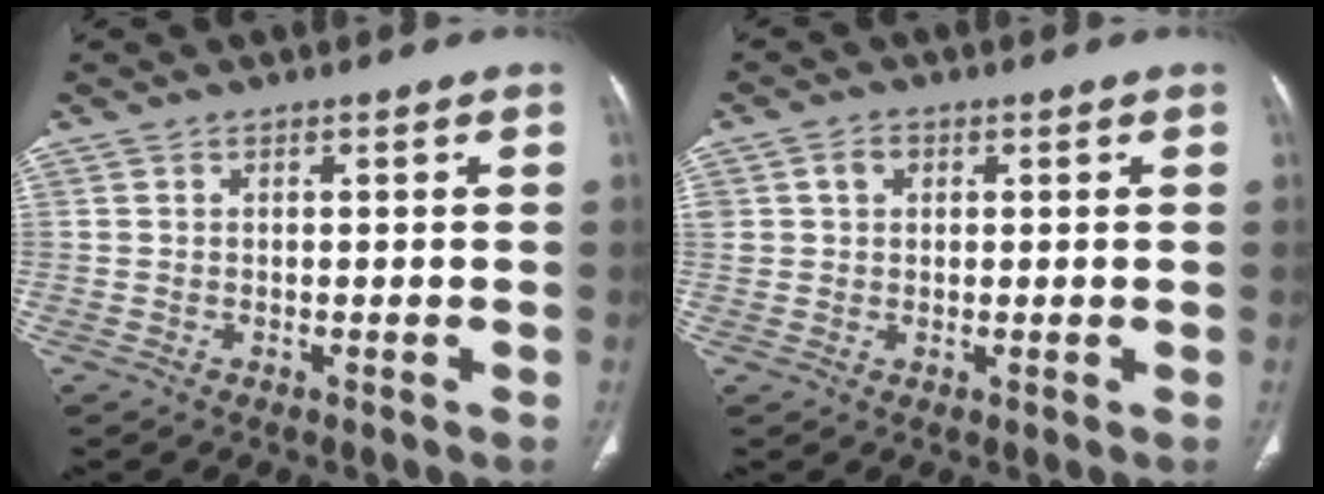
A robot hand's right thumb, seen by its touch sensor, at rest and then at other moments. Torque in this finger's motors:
{"motor_torque": [0.35, 0.28, 0.42, 0.46, 0.02]}